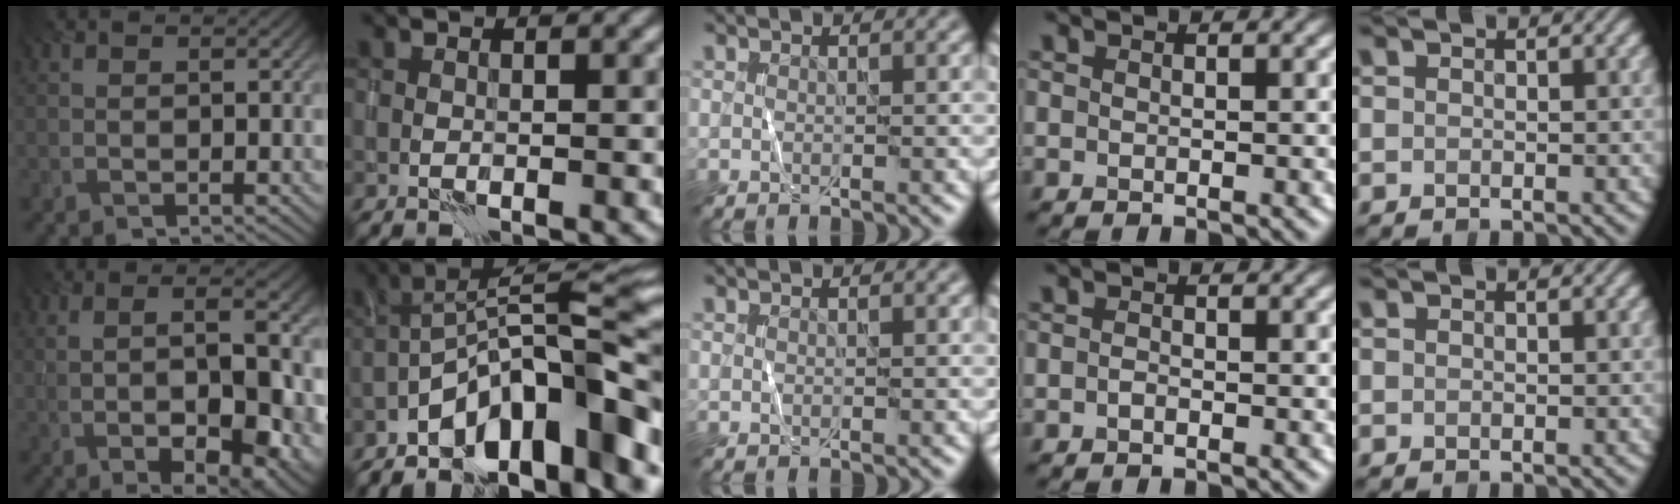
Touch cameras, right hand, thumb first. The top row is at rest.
{"thumb": {"total": 12.9, "force": [-1.3, 5.1, 11.8], "torque": [-0.165, -0.009, -0.019]}, "index": {"total": 15.3, "force": [-8.5, 4.5, 11.9], "torque": [-0.159, 0.035, -0.149]}, "ring": {"total": 0.5, "force": [-0.3, 0.3, 0.4], "torque": [-0.010, 0.001, -0.006]}}